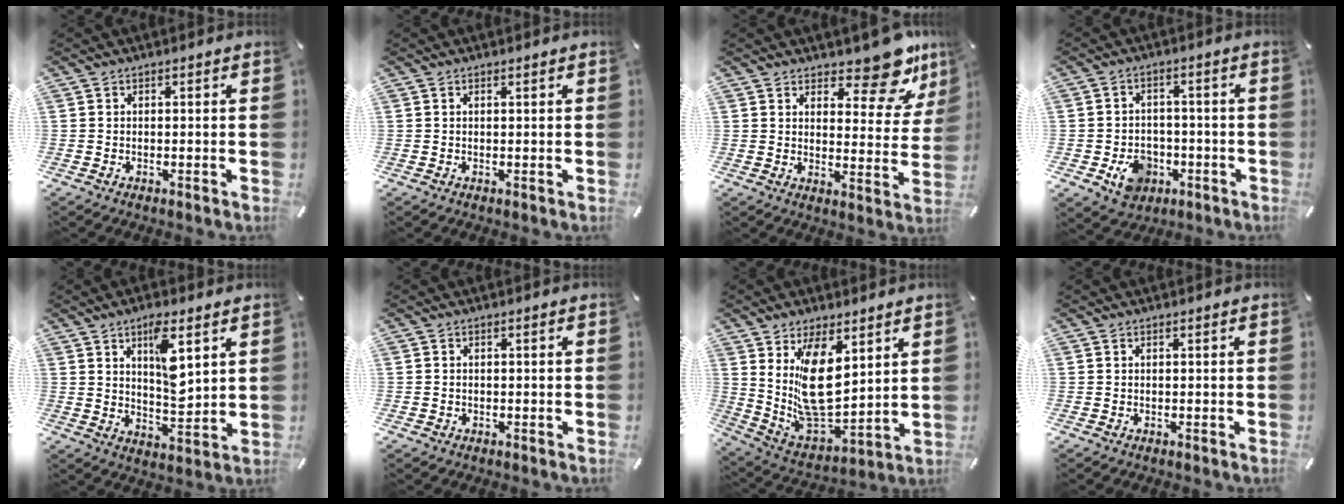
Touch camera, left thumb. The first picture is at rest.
{"total": 0.0}
{"total": 12.4, "force": [9.6, 4.9, 6.1], "torque": [-0.056, -0.086, 0.164]}
{"total": 7.9, "force": [-2.9, 6.5, 3.4], "torque": [-0.059, 0.017, -0.050]}
{"total": 9.8, "force": [4.8, 3.7, 7.6], "torque": [-0.114, -0.030, 0.076]}
{"total": 0.7, "force": [-0.3, 0.7, 0.0], "torque": [-0.002, 0.004, -0.008]}
{"total": 15.1, "force": [6.6, 9.2, 10.0], "torque": [-0.204, -0.049, 0.132]}
{"total": 0.0}